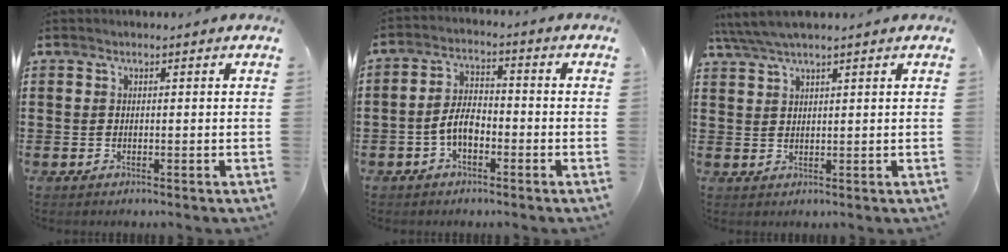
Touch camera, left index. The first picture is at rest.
{"total": 4.8, "force": [-2.1, 2.4, 3.6], "torque": [-0.083, 0.006, -0.045]}
{"total": 3.4, "force": [2.8, 0.2, 1.9], "torque": [-0.043, 0.000, 0.052]}